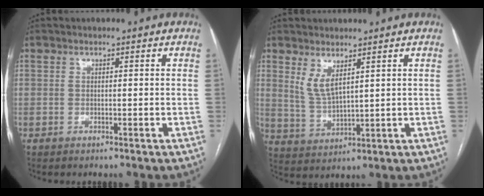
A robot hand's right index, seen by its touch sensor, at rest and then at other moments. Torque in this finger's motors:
{"motor_torque": [0.24, 0.10, 0.05, 0.03]}